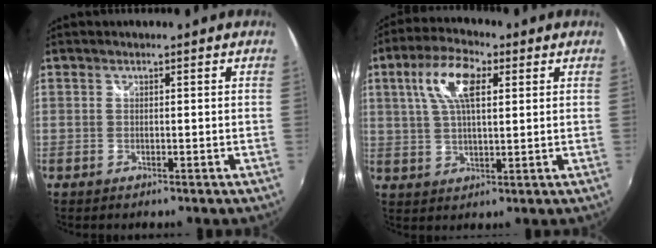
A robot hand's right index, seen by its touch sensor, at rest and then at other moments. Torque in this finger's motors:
{"motor_torque": [0.58, -0.19, 0.57, 0.14]}